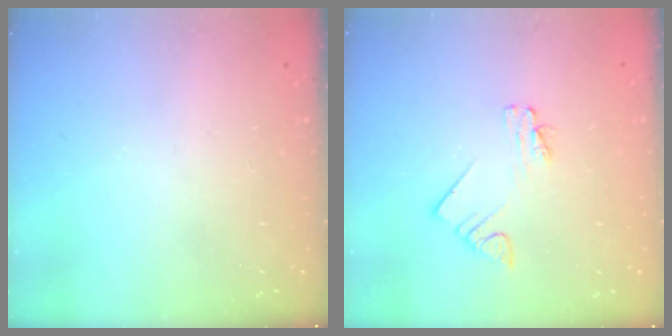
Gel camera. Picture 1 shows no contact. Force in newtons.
{"total": 1.9, "press": 1.9, "slide": 0.1}